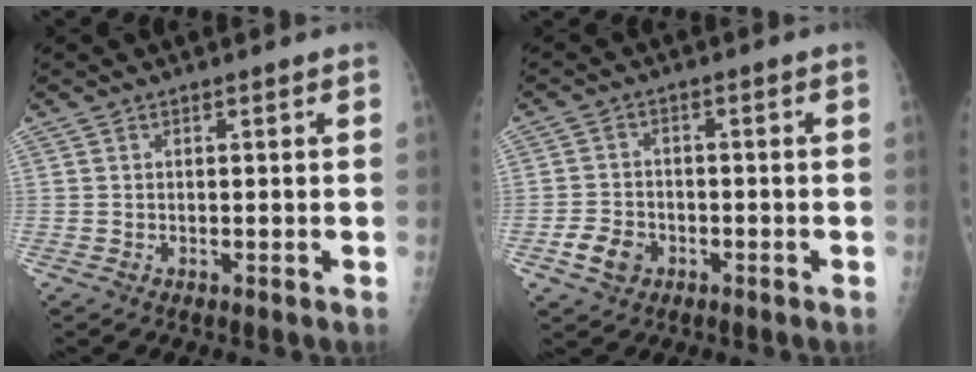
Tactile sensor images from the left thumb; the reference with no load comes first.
{"total": 5.2, "force": [-2.2, 4.0, 2.4], "torque": [-0.036, 0.012, -0.037]}